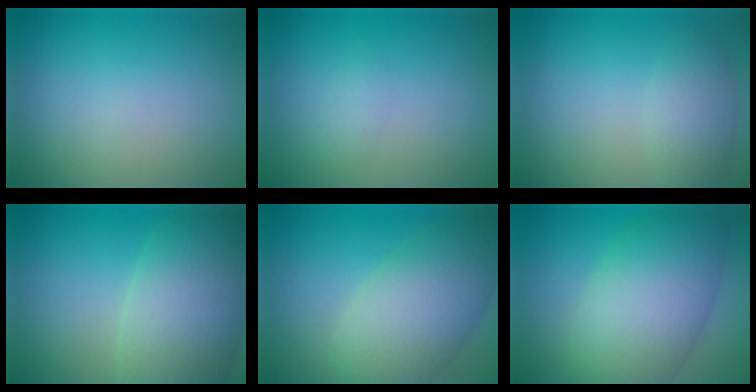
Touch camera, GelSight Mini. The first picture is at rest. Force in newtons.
{"total": 2.1, "press": 2.1, "slide": 0.2}
{"total": 2.7, "press": 2.7, "slide": 0.2}
{"total": 9.7, "press": 9.7, "slide": 0.4}
{"total": 7.8, "press": 7.8, "slide": 0.3}
{"total": 9.6, "press": 9.6, "slide": 0.5}